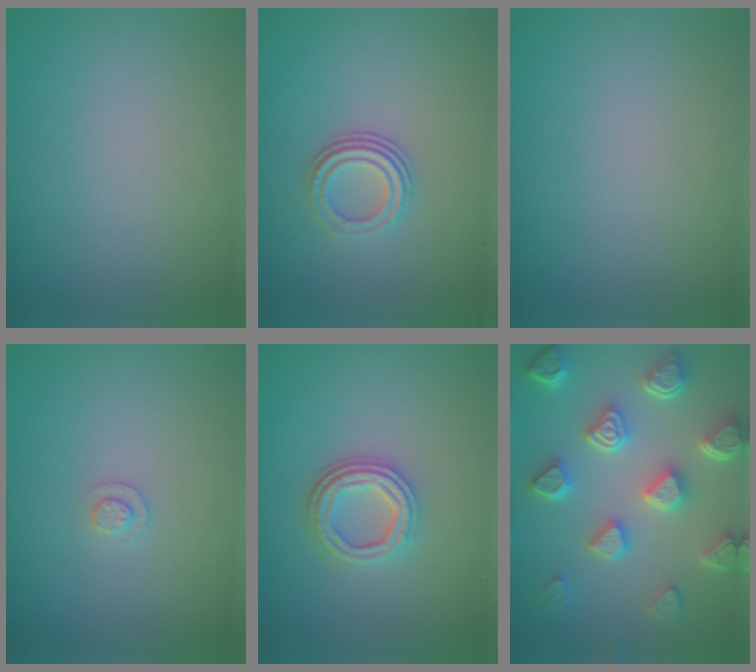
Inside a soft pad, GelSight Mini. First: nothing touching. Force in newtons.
{"total": 3.2, "press": 2.3, "slide": 2.3}
{"total": 0.0}
{"total": 1.0, "press": 1.0, "slide": 0.2}
{"total": 3.6, "press": 3.0, "slide": 2.0}
{"total": 7.2, "press": 5.8, "slide": 4.4}